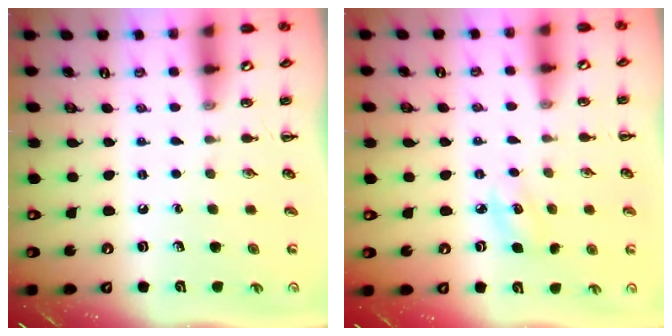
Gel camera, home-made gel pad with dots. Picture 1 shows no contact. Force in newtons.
{"total": 5.2, "press": 5.1, "slide": 1.2}